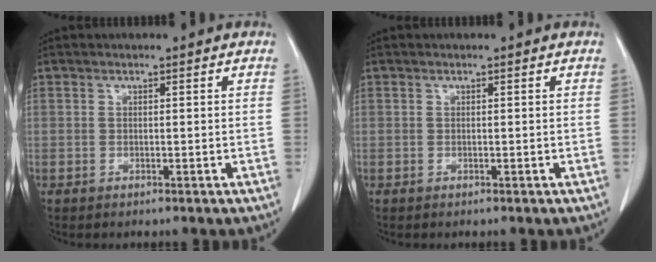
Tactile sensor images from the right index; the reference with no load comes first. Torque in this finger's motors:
{"motor_torque": [0.00, 0.00, 0.00, 0.00]}